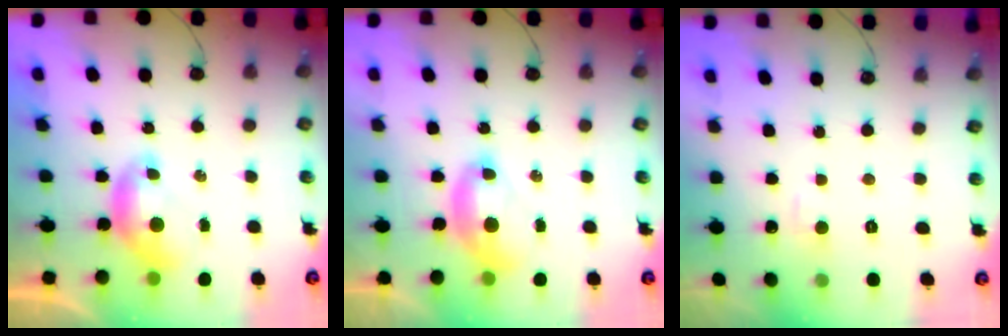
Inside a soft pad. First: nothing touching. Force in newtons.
{"total": 2.6, "press": 2.6, "slide": 0.5}
{"total": 1.5, "press": 1.3, "slide": 0.7}